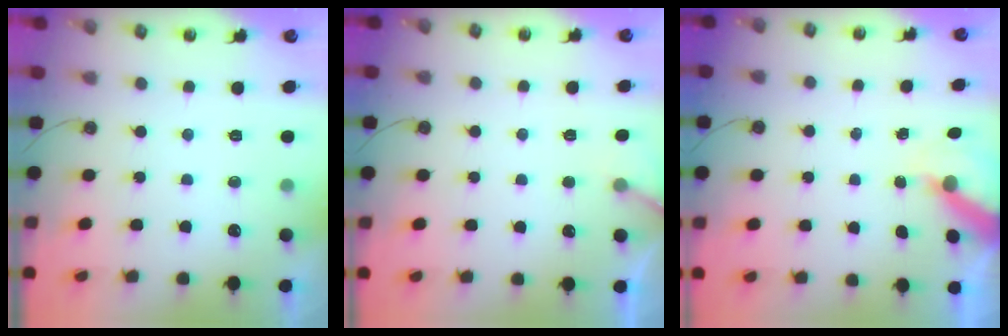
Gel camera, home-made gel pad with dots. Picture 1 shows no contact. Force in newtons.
{"total": 4.8, "press": 4.8, "slide": 0.3}
{"total": 6.5, "press": 6.5, "slide": 0.1}